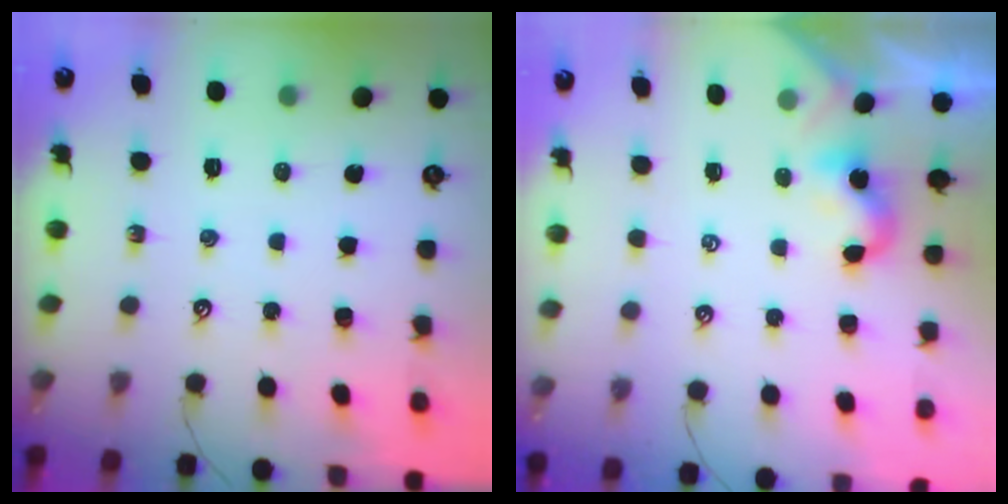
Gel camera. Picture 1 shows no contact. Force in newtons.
{"total": 2.4, "press": 2.4, "slide": 0.2}